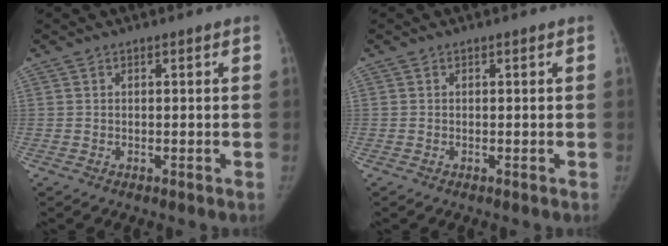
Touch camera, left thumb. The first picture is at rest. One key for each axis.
{"total": 0.0}